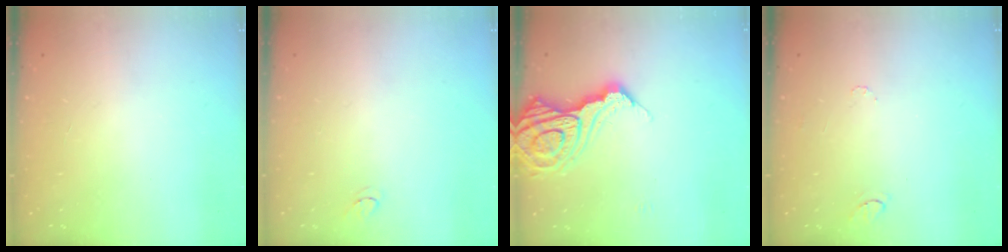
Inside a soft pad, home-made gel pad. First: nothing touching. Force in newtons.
{"total": 3.2, "press": 3.2, "slide": 0.3}
{"total": 15.9, "press": 15.8, "slide": 1.9}
{"total": 4.8, "press": 4.8, "slide": 0.6}